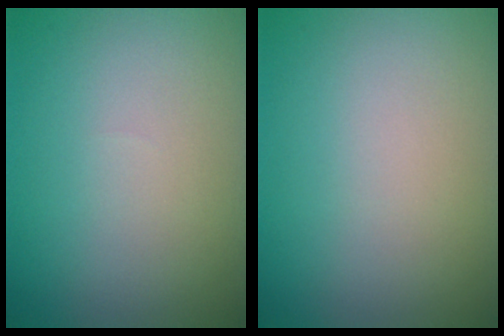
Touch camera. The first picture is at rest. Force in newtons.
{"total": 0.0}